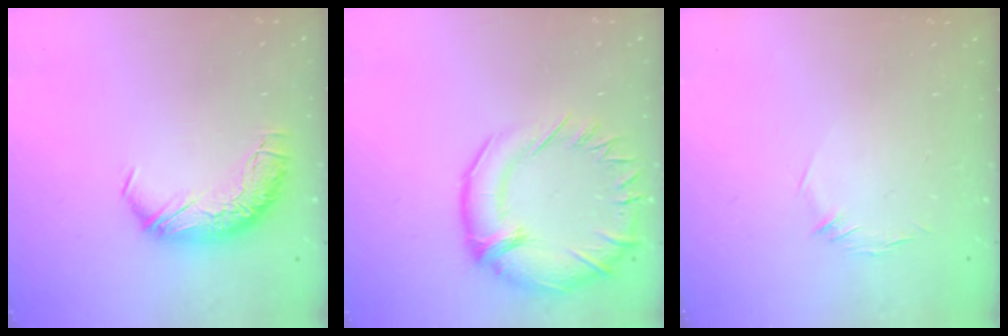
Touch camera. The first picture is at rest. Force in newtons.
{"total": 4.9, "press": 4.4, "slide": 2.2}
{"total": 7.6, "press": 7.6, "slide": 0.7}